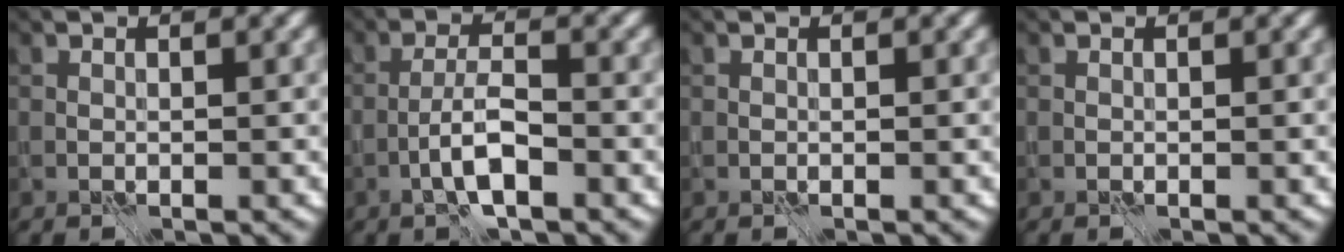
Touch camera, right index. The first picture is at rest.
{"total": 3.1, "force": [-1.9, 0.5, 2.5], "torque": [-0.045, 0.007, -0.039]}
{"total": 0.0}
{"total": 0.0}